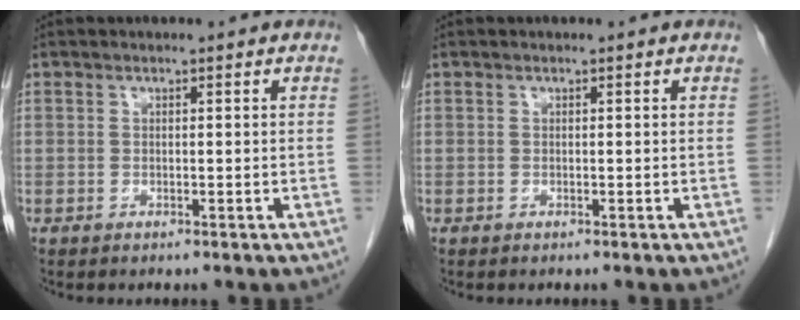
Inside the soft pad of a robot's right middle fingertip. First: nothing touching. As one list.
[{"total": 0.0}]